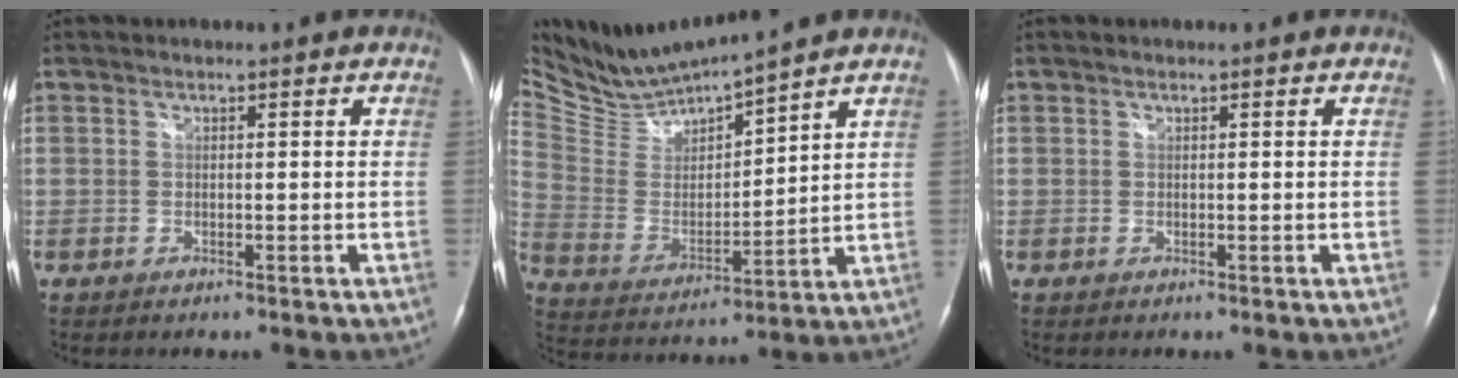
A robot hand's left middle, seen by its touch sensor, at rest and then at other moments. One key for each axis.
{"total": 10.7, "fx": 10.6, "fy": -0.7, "fz": 1.7, "tx": -0.057, "ty": -0.005, "tz": 0.226}
{"total": 0.0}